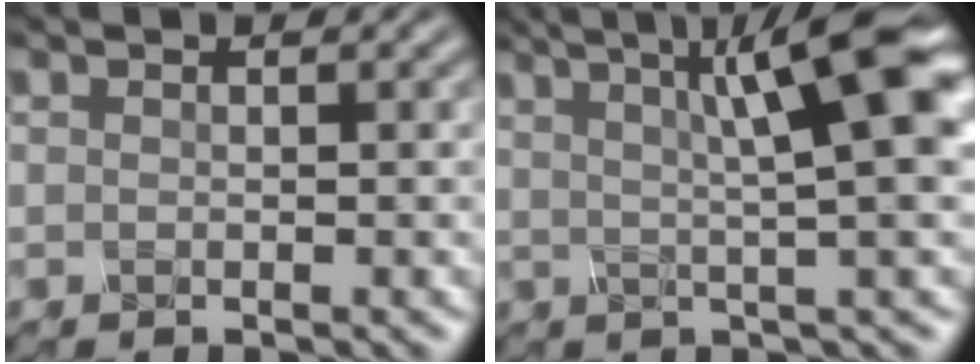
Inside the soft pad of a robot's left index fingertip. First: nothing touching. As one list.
[{"total": 9.7, "force": [3.3, 1.8, 9.0], "torque": [-0.109, 0.020, 0.045]}]